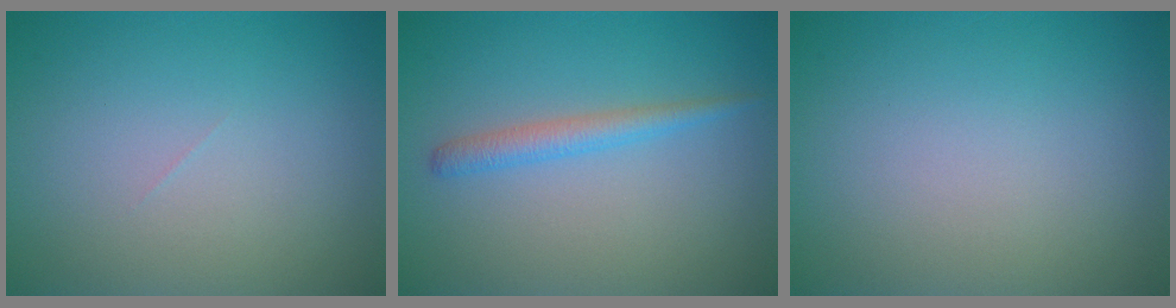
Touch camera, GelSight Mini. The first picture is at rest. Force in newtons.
{"total": 2.0, "press": 2.0, "slide": 0.0}
{"total": 0.0}